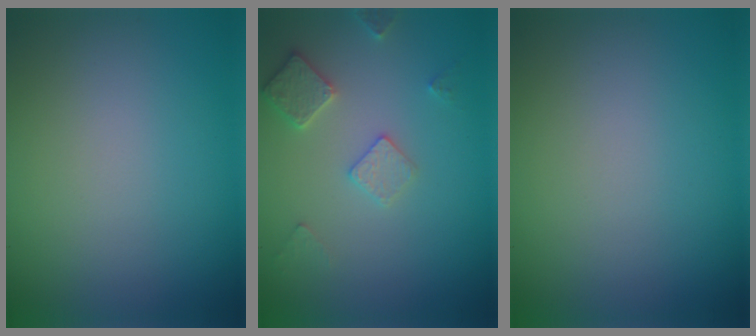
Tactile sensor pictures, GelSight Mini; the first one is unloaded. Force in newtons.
{"total": 2.9, "press": 2.9, "slide": 0.4}
{"total": 0.0}